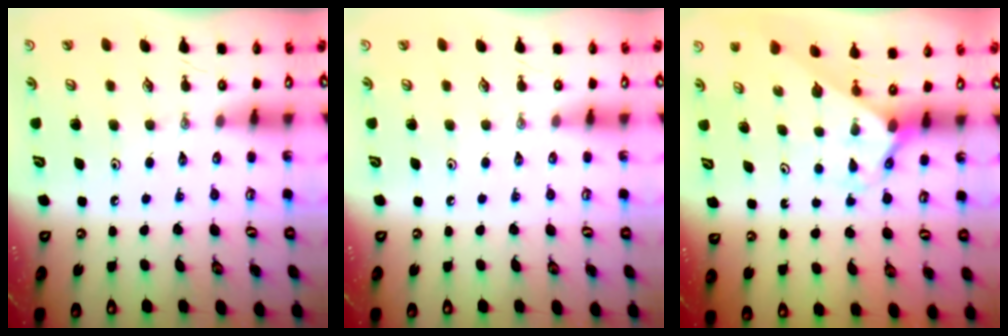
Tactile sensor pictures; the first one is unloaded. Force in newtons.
{"total": 0.0}
{"total": 2.1, "press": 2.1, "slide": 0.2}